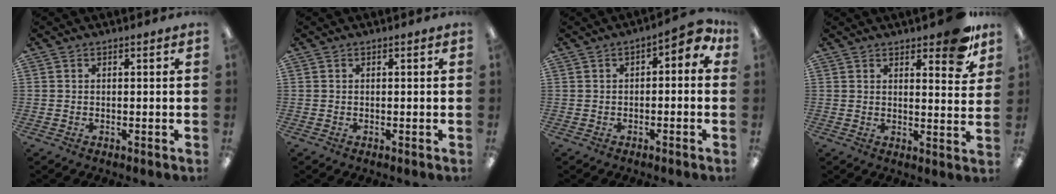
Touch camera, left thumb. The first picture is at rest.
{"total": 0.0}
{"total": 4.0, "force": [-0.2, 2.3, 3.3], "torque": [-0.046, 0.003, -0.010]}
{"total": 8.8, "force": [6.6, 3.1, 5.0], "torque": [-0.050, -0.043, 0.109]}